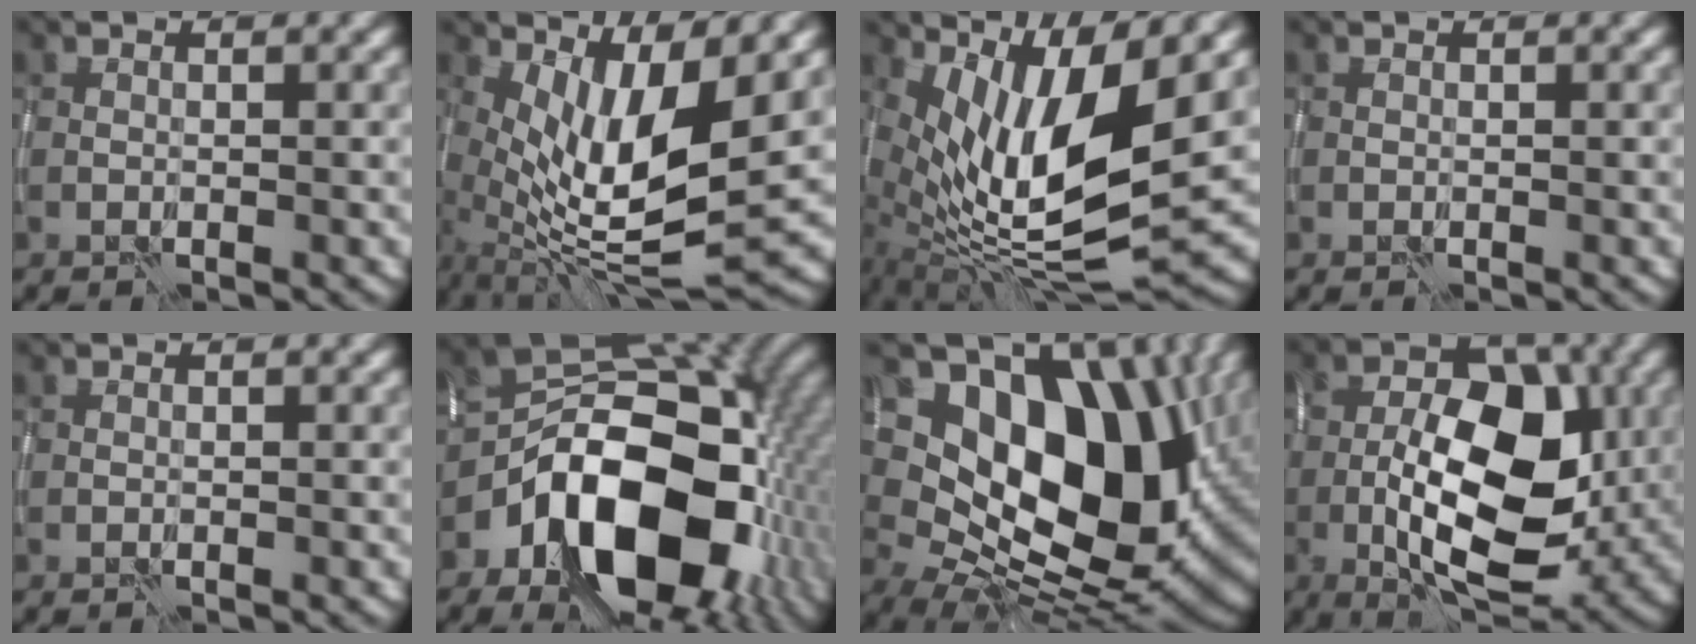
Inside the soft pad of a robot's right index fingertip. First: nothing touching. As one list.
[{"total": 10.1, "force": [1.5, 3.0, 9.5], "torque": [-0.176, -0.011, 0.031]}, {"total": 12.1, "force": [2.1, 3.8, 11.3], "torque": [-0.214, -0.009, 0.048]}, {"total": 0.0}, {"total": 0.0}, {"total": 15.4, "force": [-5.3, 9.7, 10.7], "torque": [-0.138, -0.011, -0.095]}, {"total": 15.5, "force": [3.4, 10.2, 11.1], "torque": [-0.162, -0.009, 0.063]}, {"total": 11.0, "force": [-1.7, 5.6, 9.3], "torque": [-0.154, 0.007, -0.035]}]